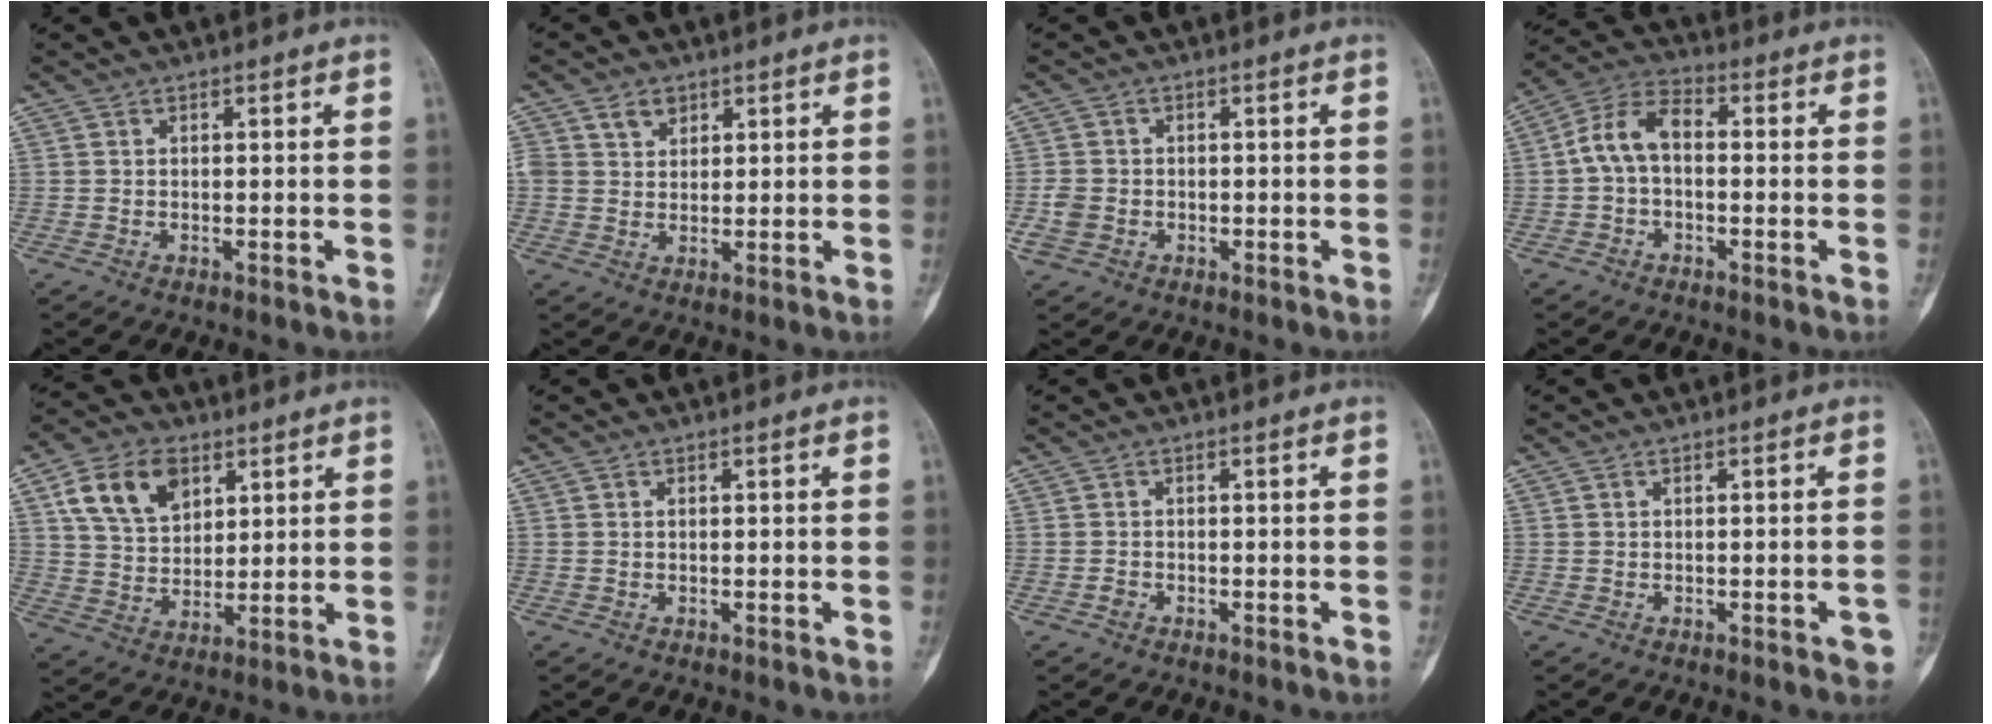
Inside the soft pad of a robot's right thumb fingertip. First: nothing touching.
{"total": 3.9, "force": [2.0, 3.0, 1.4], "torque": [-0.008, -0.009, 0.039]}
{"total": 3.7, "force": [-1.2, 2.9, 1.9], "torque": [-0.039, 0.007, -0.022]}
{"total": 8.0, "force": [-0.4, 4.7, 6.5], "torque": [-0.121, 0.026, -0.021]}
{"total": 12.3, "force": [5.3, 8.3, 7.4], "torque": [-0.108, -0.012, 0.099]}
{"total": 0.0}
{"total": 0.9, "force": [-0.6, 0.6, 0.3], "torque": [-0.009, 0.002, -0.013]}
{"total": 2.5, "force": [-1.2, 0.7, 2.1], "torque": [-0.021, 0.004, -0.013]}